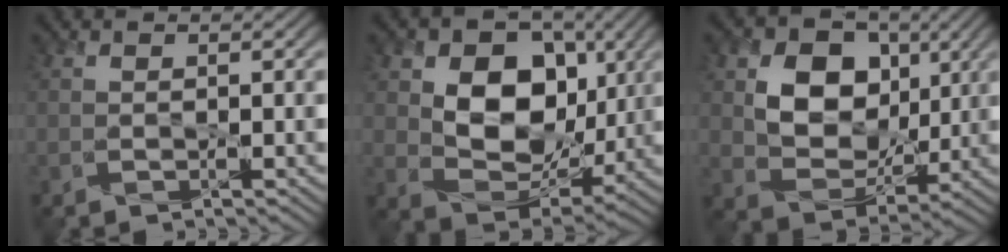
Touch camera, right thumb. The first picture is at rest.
{"total": 10.7, "force": [2.4, 7.9, 6.7], "torque": [-0.133, -0.005, 0.031]}
{"total": 9.2, "force": [2.3, 7.3, 5.2], "torque": [-0.109, -0.005, 0.030]}